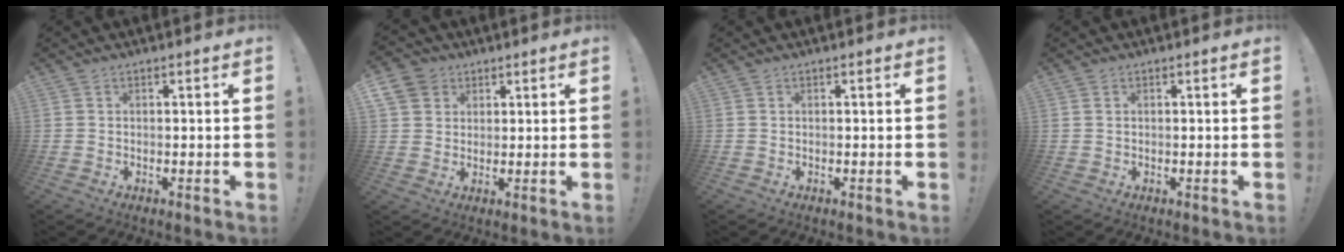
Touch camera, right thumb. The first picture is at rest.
{"total": 6.9, "force": [3.4, 5.7, 1.8], "torque": [-0.039, -0.017, 0.066]}
{"total": 0.0}
{"total": 0.7, "force": [0.3, 0.5, 0.2], "torque": [-0.010, 0.005, 0.007]}